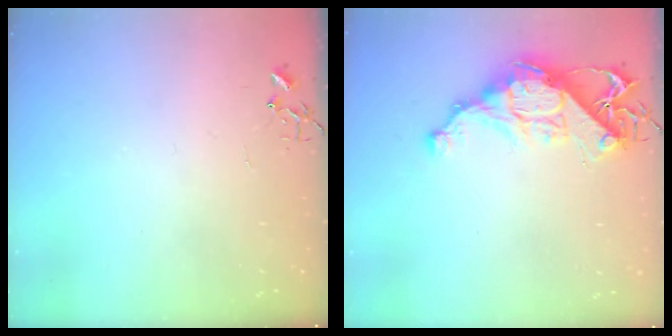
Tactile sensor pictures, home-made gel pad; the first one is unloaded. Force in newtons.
{"total": 14.0, "press": 13.9, "slide": 1.2}